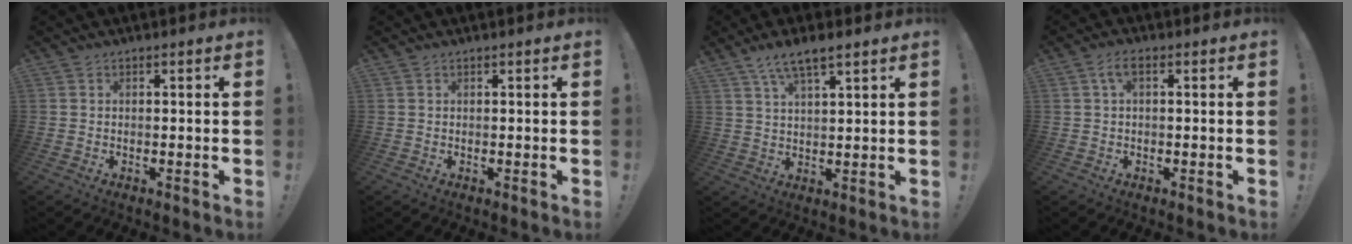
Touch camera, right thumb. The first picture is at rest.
{"total": 0.0}
{"total": 6.5, "force": [4.7, 1.5, 4.3], "torque": [-0.075, -0.021, 0.083]}
{"total": 3.4, "force": [0.7, 1.2, 3.1], "torque": [-0.065, 0.010, 0.012]}